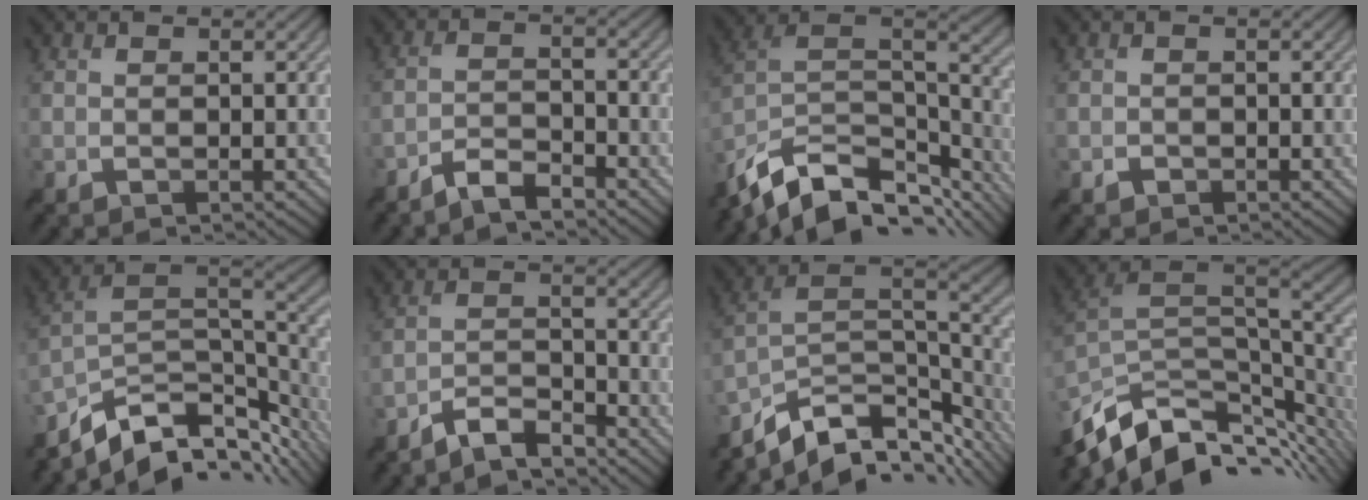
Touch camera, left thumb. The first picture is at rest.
{"total": 4.1, "force": [-3.6, 0.8, 1.9], "torque": [-0.041, 0.003, -0.075]}
{"total": 15.1, "force": [-10.1, 7.0, 8.7], "torque": [-0.224, -0.017, -0.160]}
{"total": 0.9, "force": [-0.5, 0.7, 0.1], "torque": [-0.001, -0.002, -0.010]}
{"total": 12.3, "force": [-6.9, 5.8, 8.3], "torque": [-0.188, -0.019, -0.110]}
{"total": 5.2, "force": [-4.6, 1.0, 2.2], "torque": [-0.045, 0.003, -0.094]}
{"total": 12.9, "force": [-8.2, 6.0, 8.0], "torque": [-0.188, -0.015, -0.130]}
{"total": 12.6, "force": [-5.0, 6.6, 9.5], "torque": [-0.221, -0.031, -0.073]}